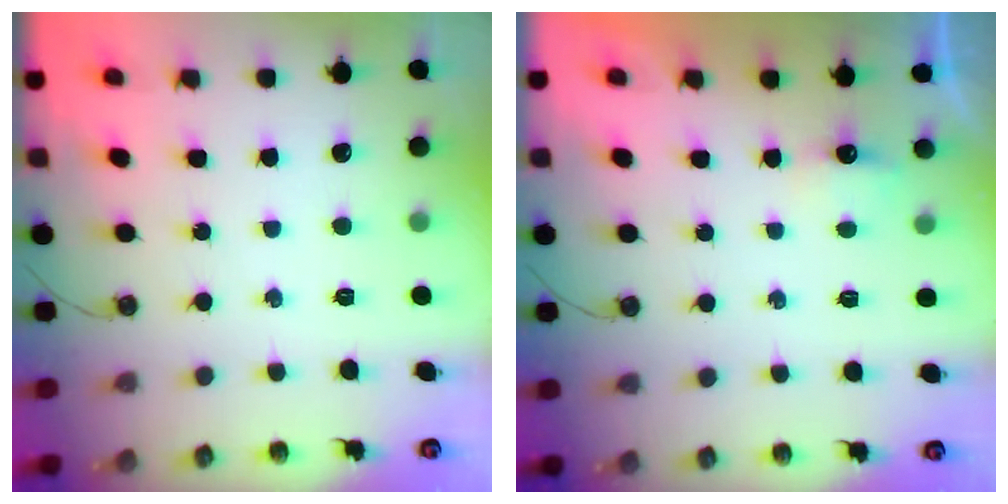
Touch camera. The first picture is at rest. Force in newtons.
{"total": 2.7, "press": 2.6, "slide": 0.4}